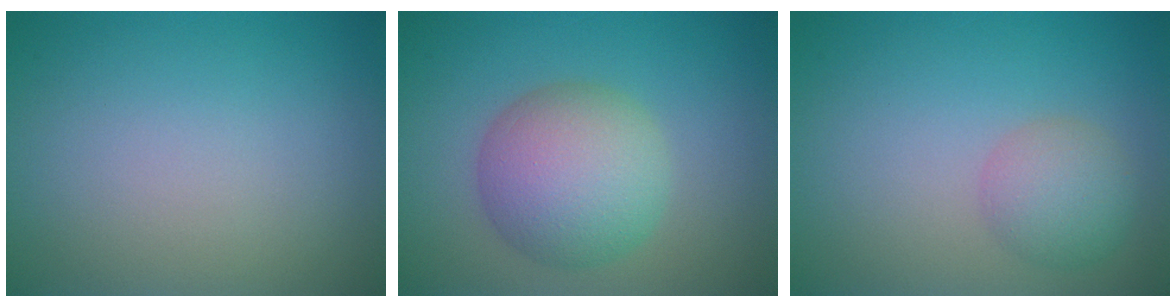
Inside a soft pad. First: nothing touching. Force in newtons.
{"total": 6.6, "press": 6.6, "slide": 0.3}
{"total": 2.9, "press": 2.8, "slide": 0.3}